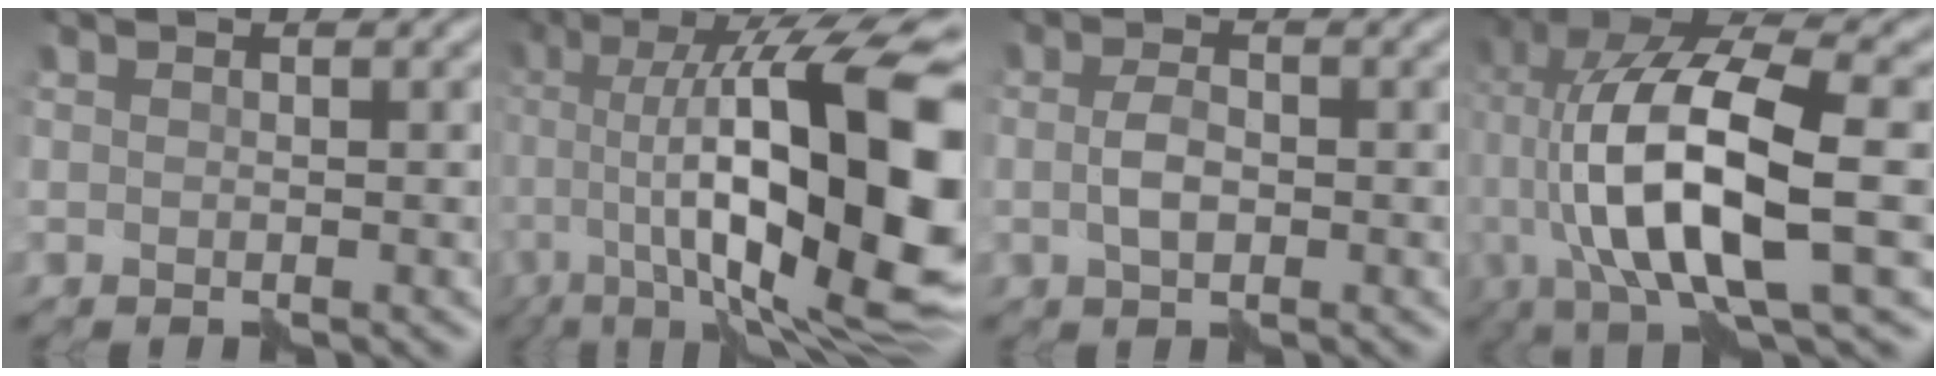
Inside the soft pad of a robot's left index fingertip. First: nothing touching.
{"total": 18.2, "force": [0.8, 5.7, 17.3], "torque": [-0.257, 0.032, 0.014]}
{"total": 2.2, "force": [-0.4, 1.3, 1.8], "torque": [-0.041, 0.000, -0.011]}
{"total": 13.4, "force": [-0.8, 4.5, 12.6], "torque": [-0.234, 0.013, -0.021]}